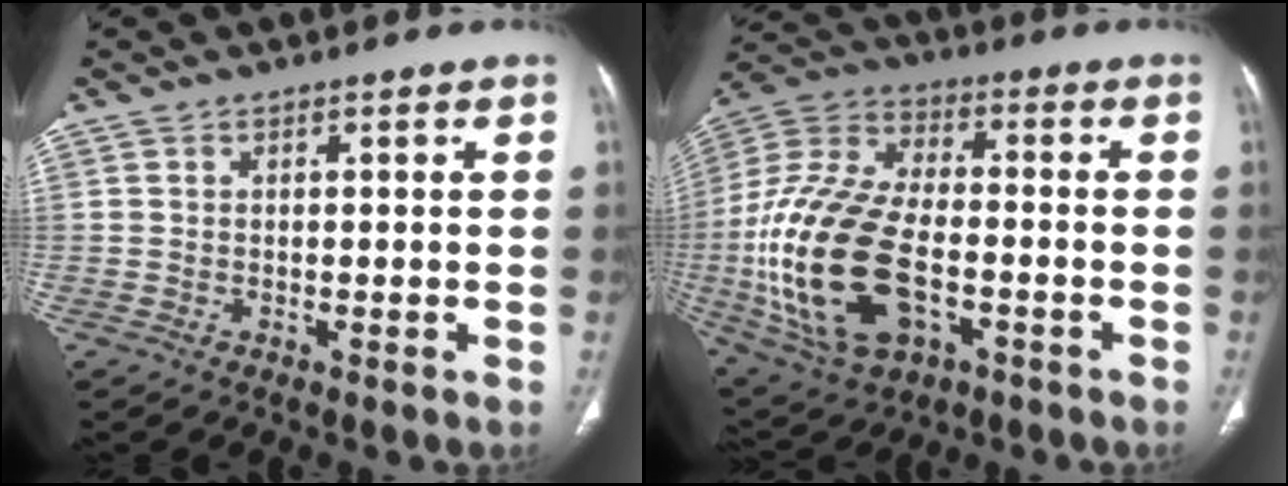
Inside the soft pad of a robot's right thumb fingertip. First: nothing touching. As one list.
[{"total": 24.4, "force": [-5.4, 13.8, 19.4], "torque": [-0.406, 0.014, -0.084]}]